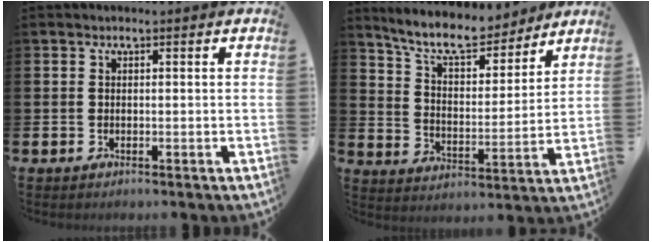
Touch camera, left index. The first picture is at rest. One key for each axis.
{"total": 9.7, "fx": 8.9, "fy": 2.2, "fz": 3.3, "tx": -0.085, "ty": -0.057, "tz": 0.157}